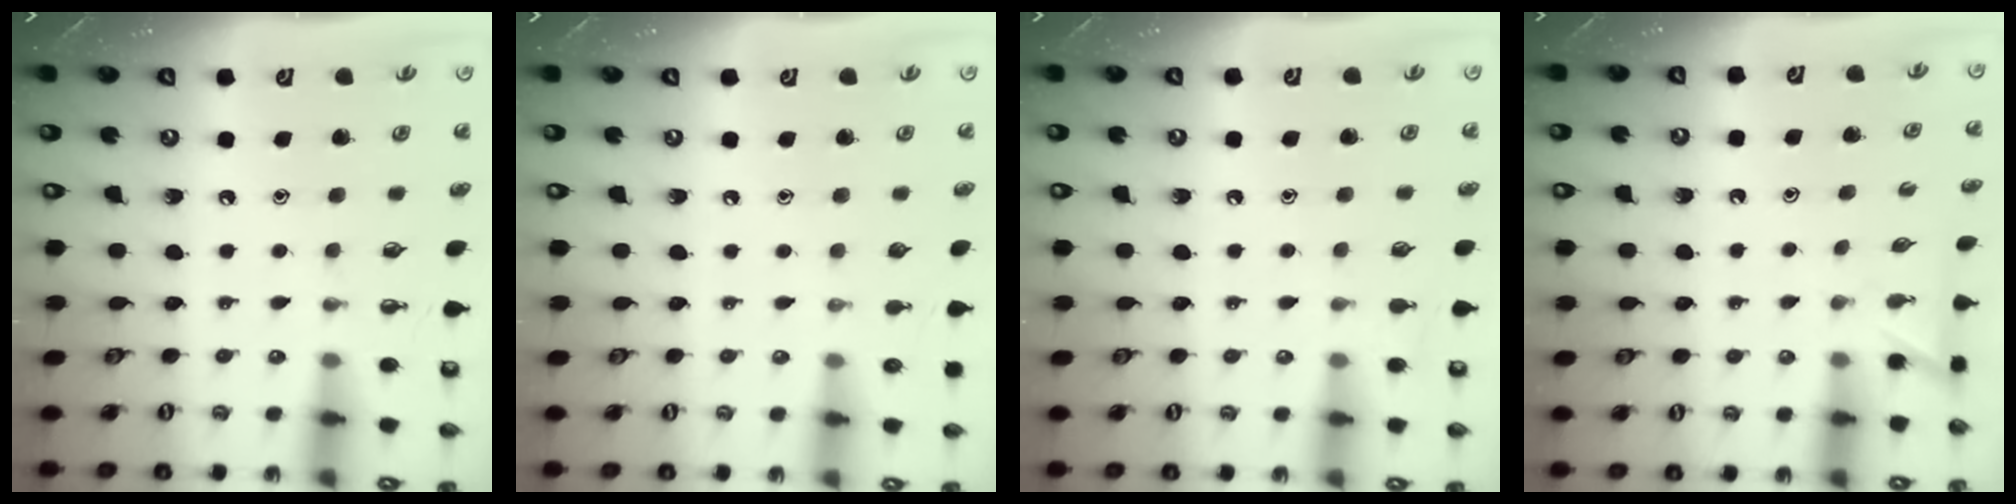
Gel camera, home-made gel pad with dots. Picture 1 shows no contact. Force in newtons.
{"total": 0.0}
{"total": 3.4, "press": 3.3, "slide": 0.3}
{"total": 2.3, "press": 2.3, "slide": 0.2}